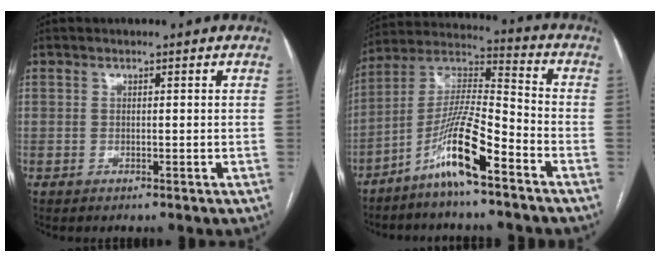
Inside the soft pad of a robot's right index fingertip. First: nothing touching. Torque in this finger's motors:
{"motor_torque": [1.35, -0.79, 0.53, 0.12]}